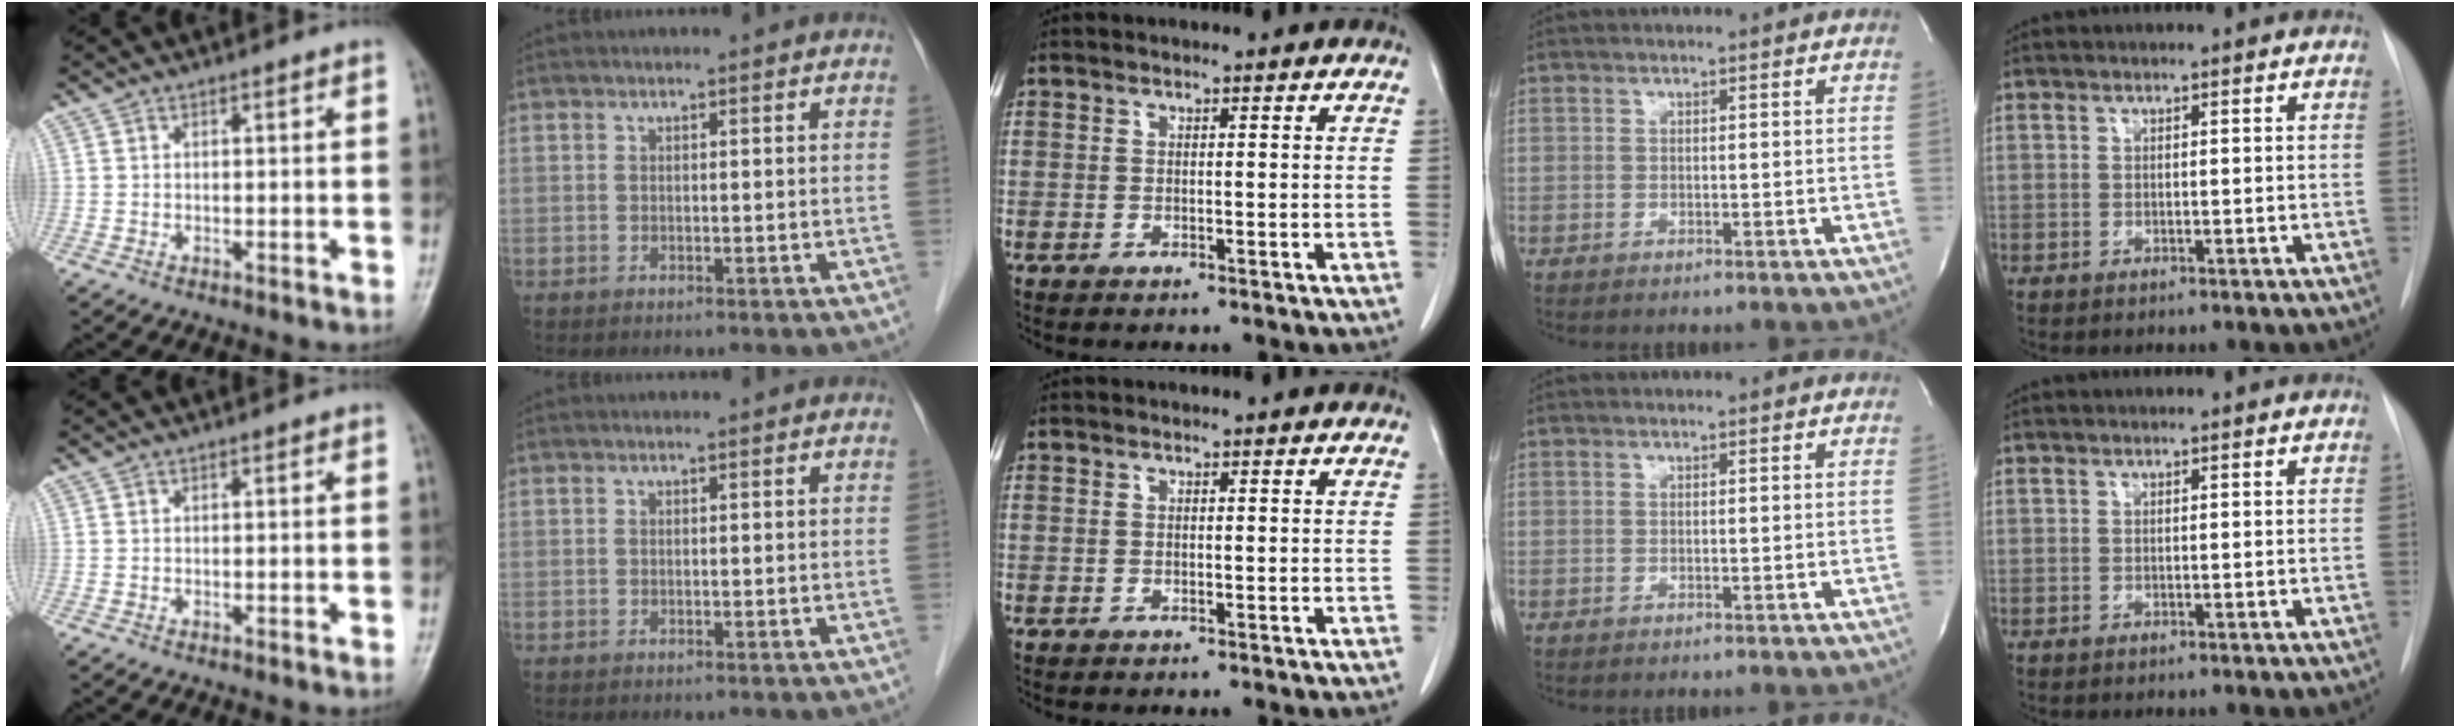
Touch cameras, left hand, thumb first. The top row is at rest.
{}